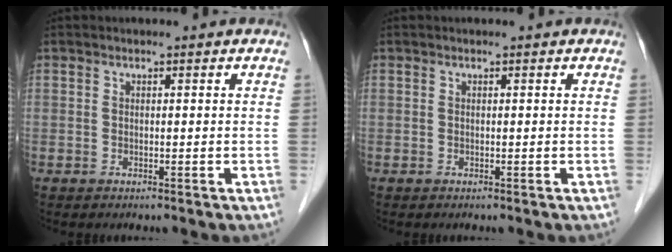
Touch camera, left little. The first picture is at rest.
{"total": 0.0}